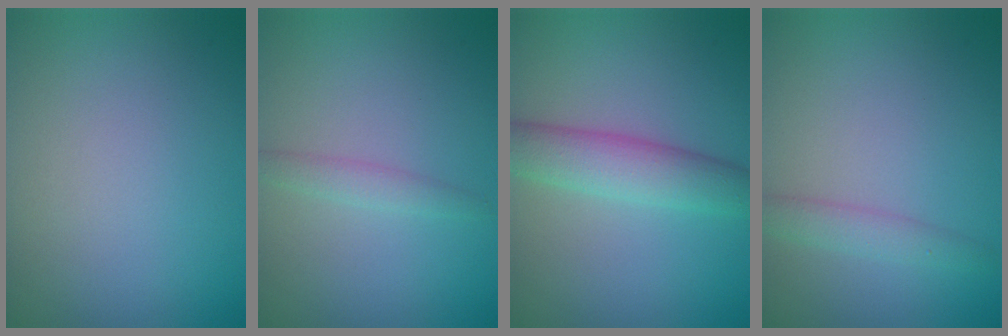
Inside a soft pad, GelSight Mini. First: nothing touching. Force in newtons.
{"total": 1.4, "press": 1.4, "slide": 0.0}
{"total": 4.4, "press": 4.4, "slide": 0.2}
{"total": 1.8, "press": 1.8, "slide": 0.1}